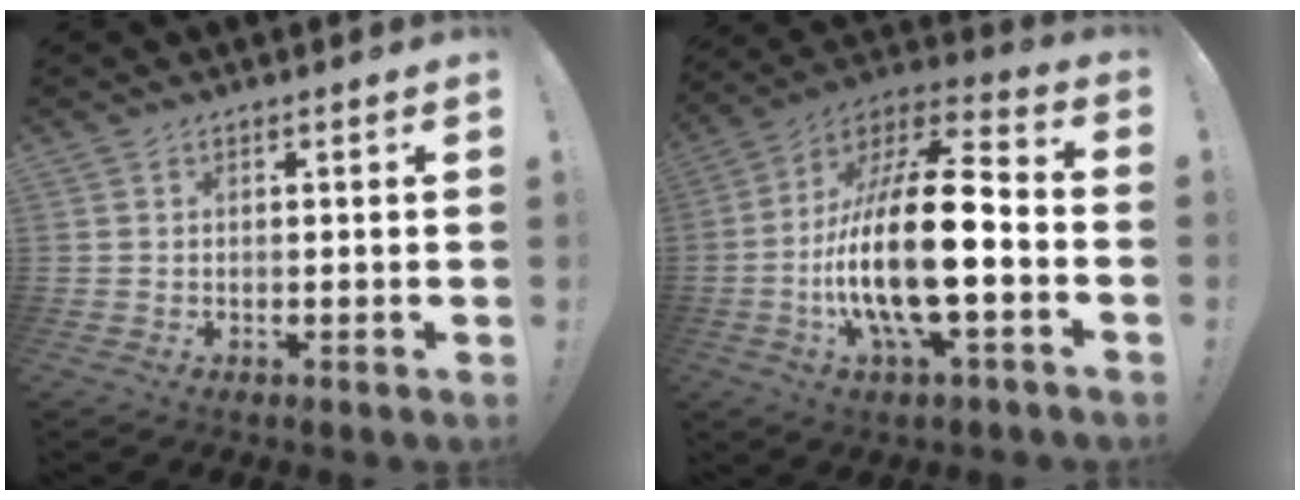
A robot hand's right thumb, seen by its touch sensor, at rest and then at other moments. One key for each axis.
{"total": 24.0, "fx": -4.8, "fy": 7.7, "fz": 22.3, "tx": -0.426, "ty": 0.016, "tz": -0.085}